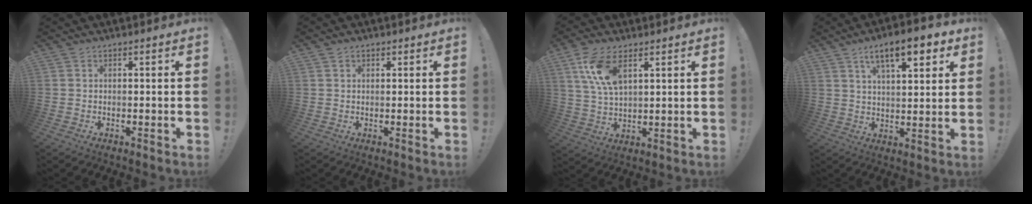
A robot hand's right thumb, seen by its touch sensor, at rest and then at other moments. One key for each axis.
{"total": 1.1, "fx": 0.9, "fy": 0.7, "fz": 0.3, "tx": 0.000, "ty": -0.003, "tz": 0.016}
{"total": 11.0, "fx": 5.4, "fy": 5.2, "fz": 8.1, "tx": -0.159, "ty": -0.016, "tz": 0.099}
{"total": 12.0, "fx": 6.3, "fy": 3.9, "fz": 9.4, "tx": -0.145, "ty": -0.021, "tz": 0.103}